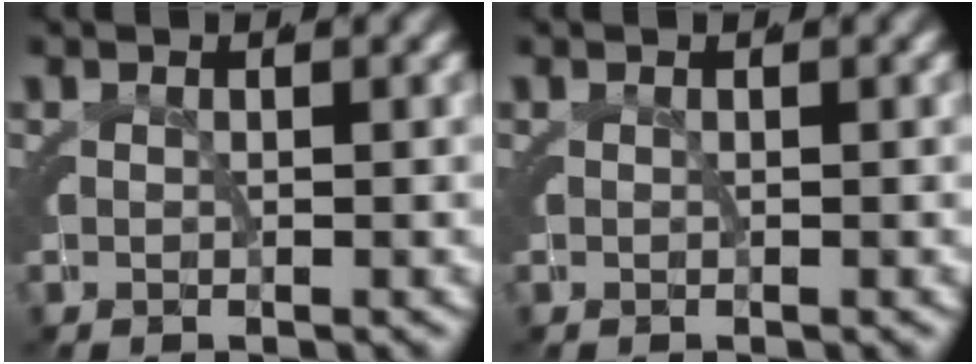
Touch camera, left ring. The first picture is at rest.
{"total": 0.0}